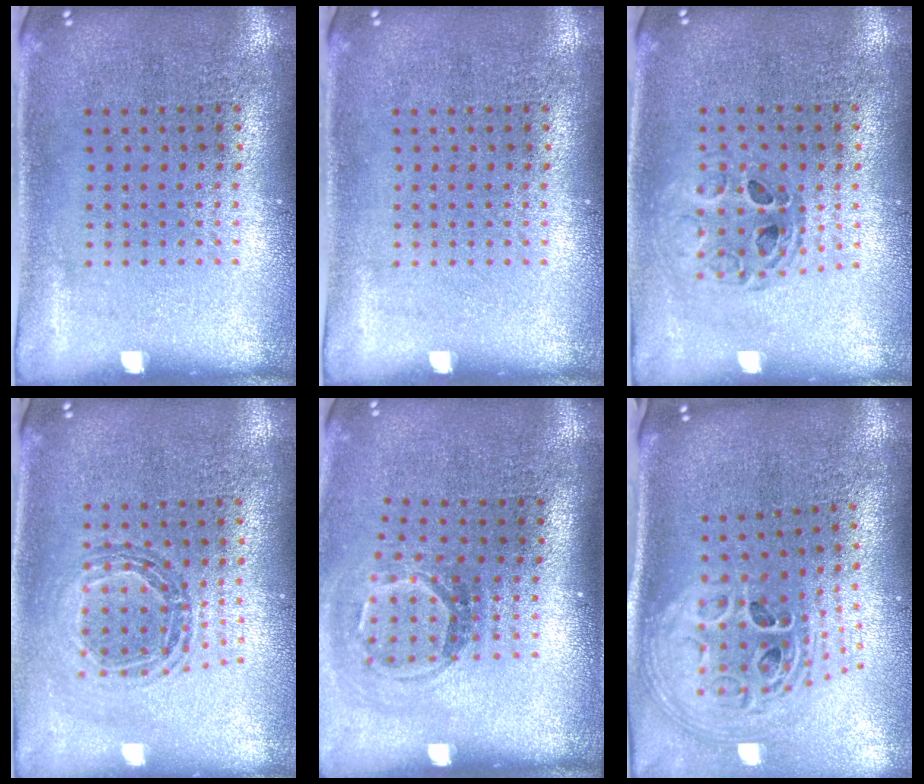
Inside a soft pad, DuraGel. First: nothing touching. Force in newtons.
{"total": 0.0}
{"total": 0.6, "press": 0.6, "slide": 0.1}
{"total": 0.9, "press": 0.9, "slide": 0.2}
{"total": 1.8, "press": 1.2, "slide": 1.3}
{"total": 2.9, "press": 2.0, "slide": 2.0}